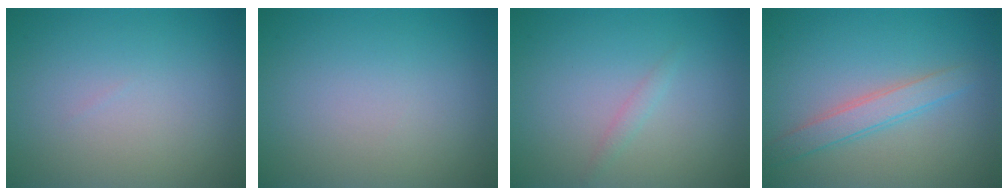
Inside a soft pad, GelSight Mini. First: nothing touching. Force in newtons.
{"total": 0.0}
{"total": 0.8, "press": 0.8, "slide": 0.0}
{"total": 2.4, "press": 2.4, "slide": 0.0}